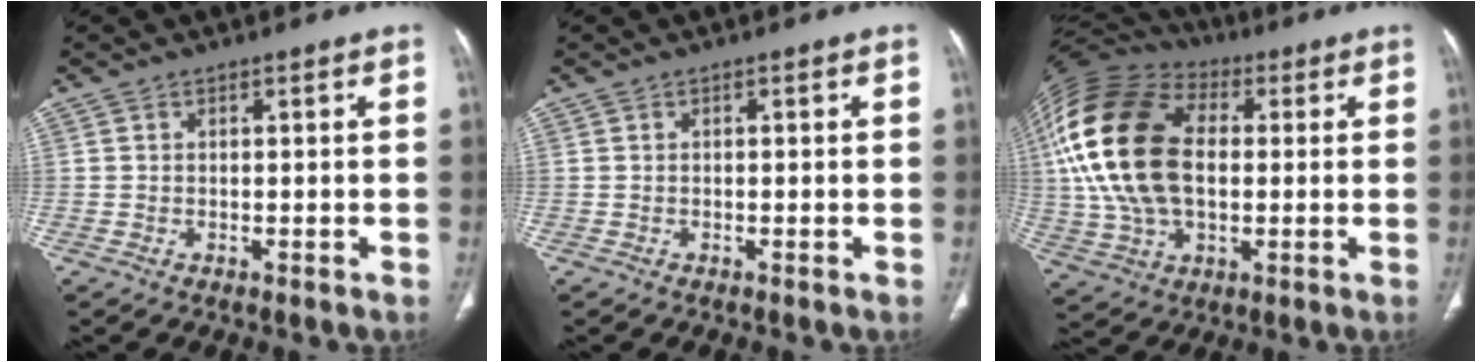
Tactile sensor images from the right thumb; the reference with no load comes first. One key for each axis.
{"total": 0.0}
{"total": 24.4, "fx": 2.5, "fy": 15.1, "fz": 19.0, "tx": -0.392, "ty": 0.008, "tz": 0.042}